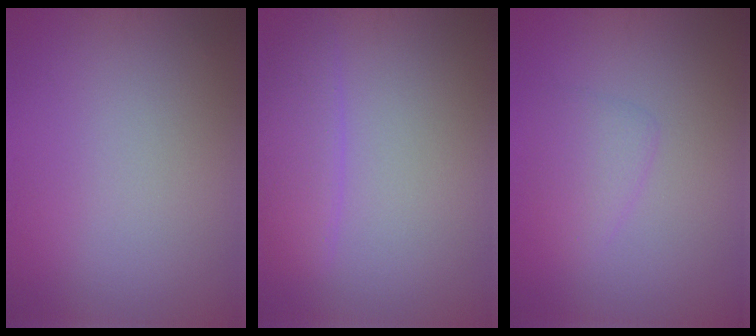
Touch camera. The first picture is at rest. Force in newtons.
{"total": 2.8, "press": 2.8, "slide": 0.3}
{"total": 1.9, "press": 1.9, "slide": 0.2}